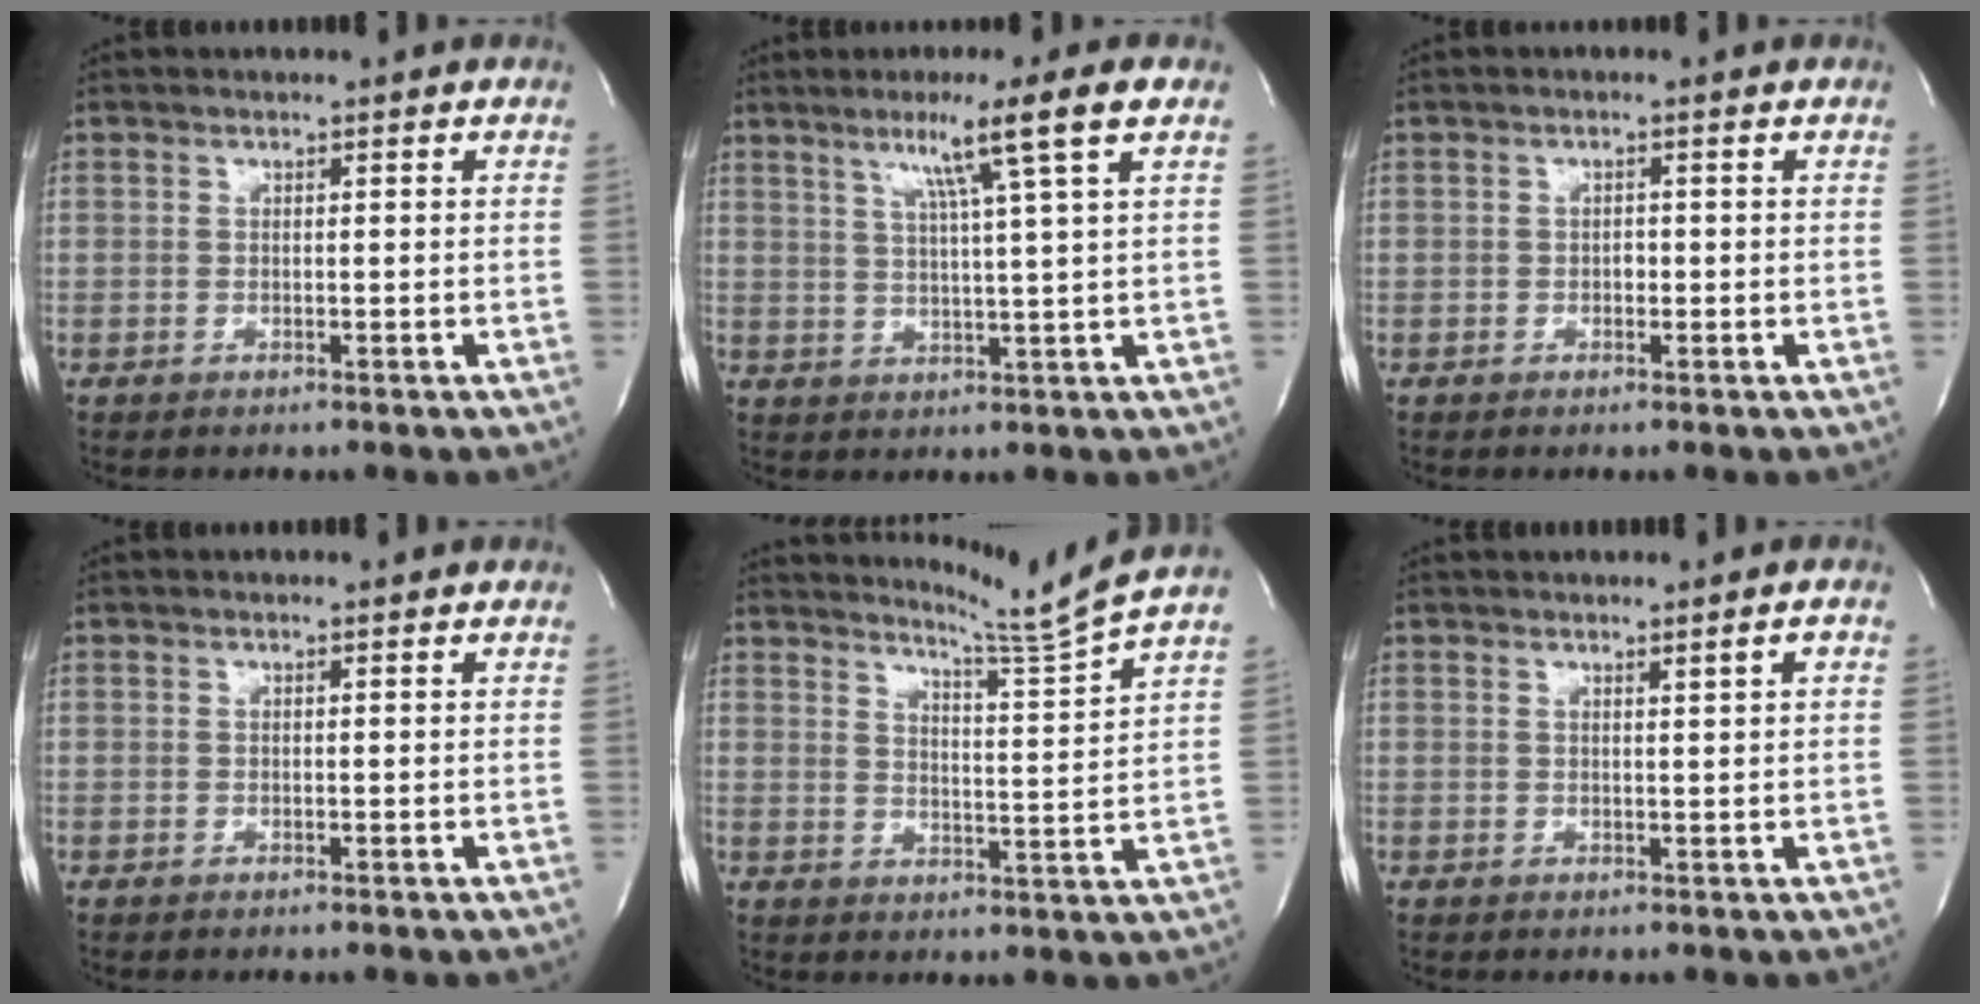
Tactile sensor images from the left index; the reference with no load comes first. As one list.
[{"total": 8.2, "force": [4.1, -2.0, 6.8], "torque": [-0.117, -0.005, 0.068]}, {"total": 0.9, "force": [-0.4, 0.6, 0.5], "torque": [-0.008, -0.001, -0.009]}, {"total": 0.0}, {"total": 8.0, "force": [7.1, -3.5, 0.9], "torque": [-0.038, -0.077, 0.108]}, {"total": 1.2, "force": [0.5, -0.3, 1.0], "torque": [-0.019, -0.010, 0.009]}]